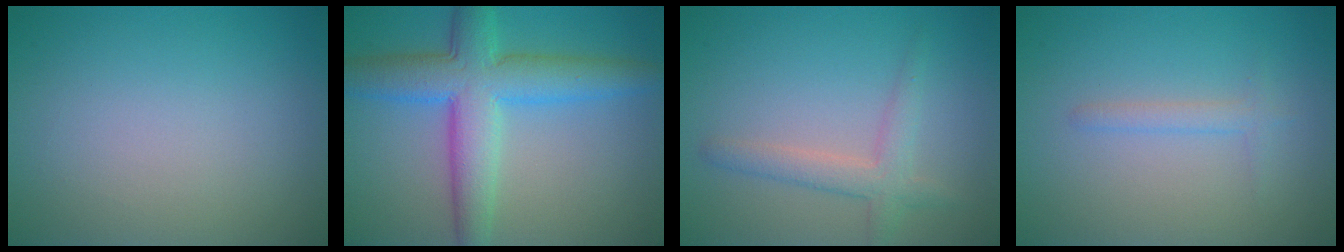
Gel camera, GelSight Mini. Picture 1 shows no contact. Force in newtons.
{"total": 7.5, "press": 7.5, "slide": 0.1}
{"total": 2.6, "press": 2.6, "slide": 0.1}
{"total": 1.2, "press": 1.2, "slide": 0.1}